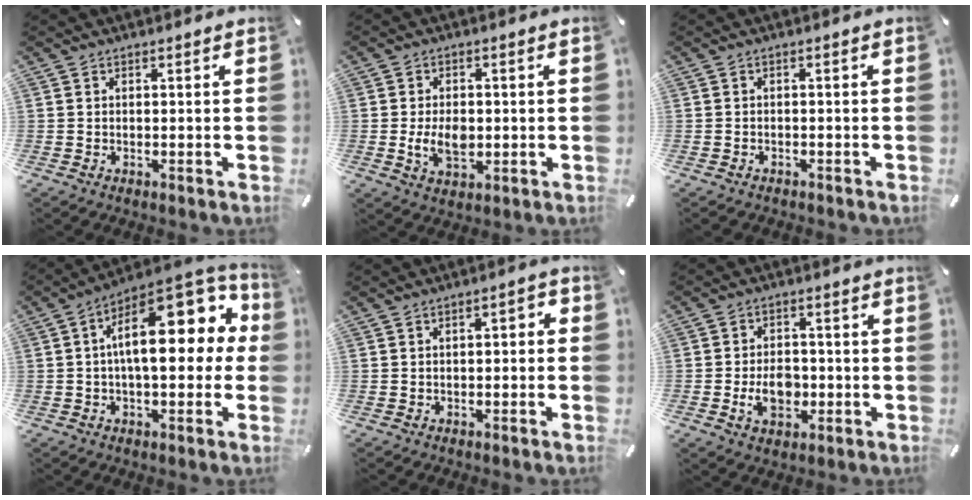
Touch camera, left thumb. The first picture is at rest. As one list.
[{"total": 7.0, "force": [-0.6, 4.5, 5.3], "torque": [-0.111, -0.002, -0.015]}, {"total": 1.2, "force": [-0.9, 0.6, 0.4], "torque": [-0.008, 0.002, -0.020]}, {"total": 20.8, "force": [4.2, 9.8, 17.8], "torque": [-0.250, -0.027, 0.071]}, {"total": 2.8, "force": [-1.3, 1.3, 2.1], "torque": [-0.035, 0.014, -0.026]}, {"total": 7.7, "force": [-1.7, 5.6, 5.1], "torque": [-0.095, -0.001, -0.033]}]